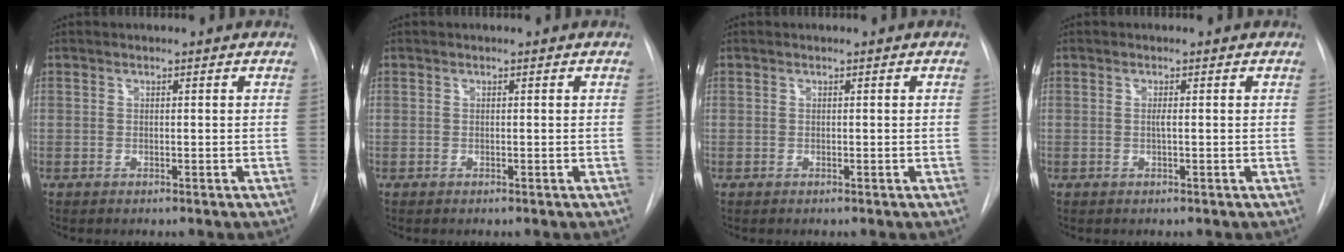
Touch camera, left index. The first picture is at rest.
{"total": 0.0}
{"total": 0.0}
{"total": 0.7, "force": [0.0, 0.0, 0.7], "torque": [-0.016, 0.000, -0.004]}